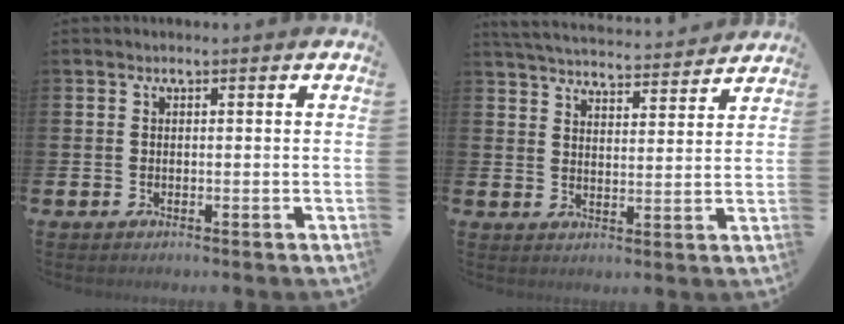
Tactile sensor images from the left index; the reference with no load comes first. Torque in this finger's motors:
{"motor_torque": [0.17, -1.96, 0.10, 0.00]}